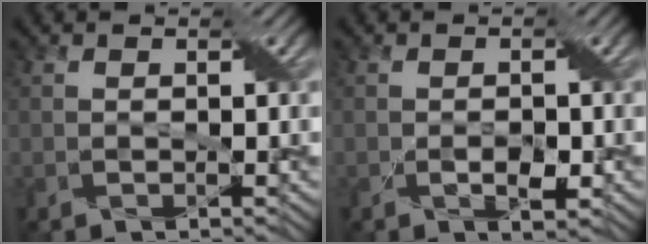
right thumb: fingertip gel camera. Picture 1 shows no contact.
{"total": 1.9, "force": [-0.6, 1.0, 1.5], "torque": [-0.024, -0.006, -0.006]}